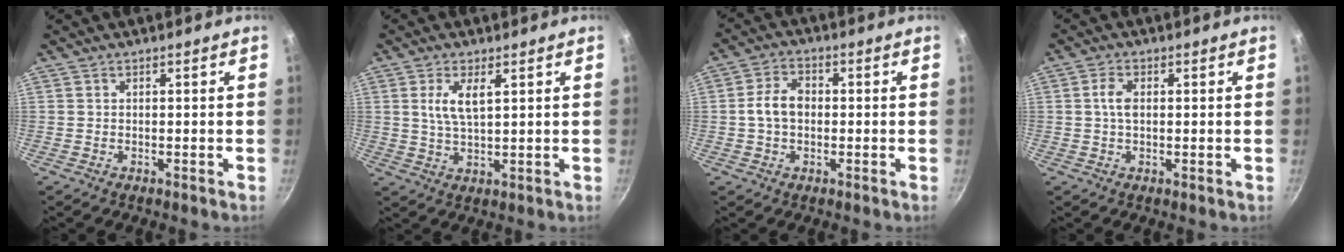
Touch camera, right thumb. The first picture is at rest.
{"total": 5.4, "force": [1.8, 2.0, 4.7], "torque": [-0.093, -0.009, 0.041]}
{"total": 6.1, "force": [-0.2, 4.3, 4.3], "torque": [-0.074, 0.018, -0.009]}
{"total": 3.1, "force": [0.4, 1.6, 2.7], "torque": [-0.056, 0.001, 0.004]}